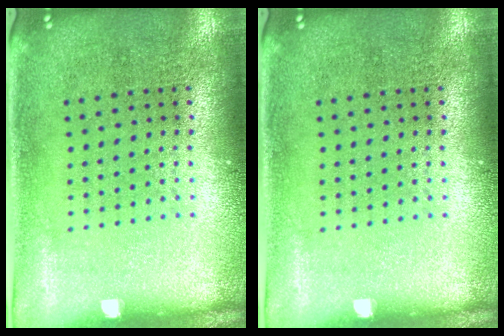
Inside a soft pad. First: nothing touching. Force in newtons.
{"total": 0.0}